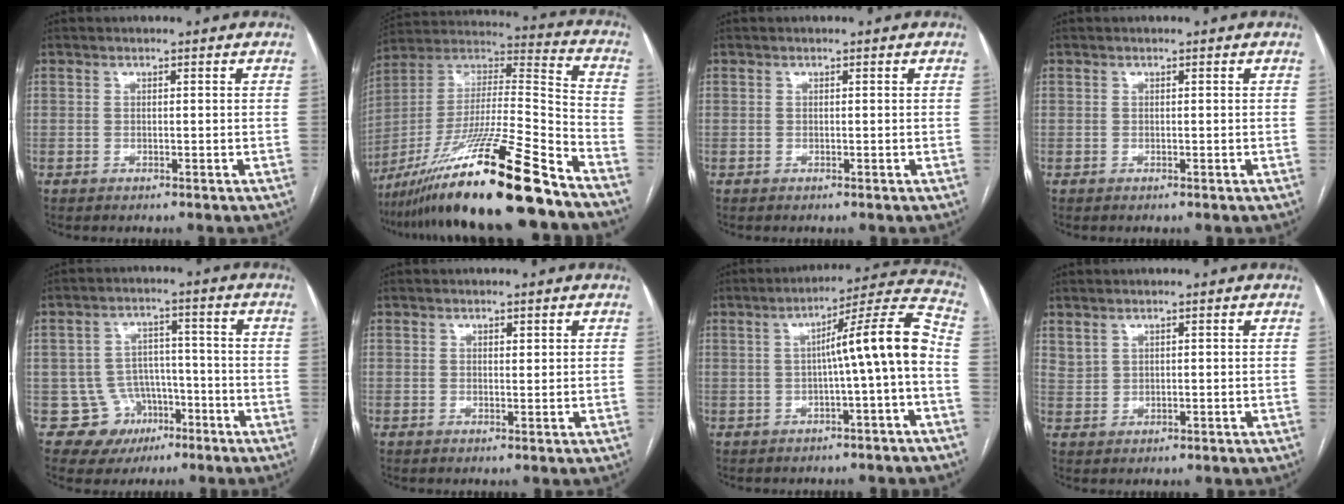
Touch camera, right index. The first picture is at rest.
{"total": 25.8, "force": [-18.9, -0.1, 17.5], "torque": [-0.314, -0.028, -0.341]}
{"total": 0.0}
{"total": 0.0}
{"total": 7.9, "force": [-3.5, 7.0, 0.4], "torque": [0.008, 0.022, -0.046]}
{"total": 0.9, "force": [0.5, 0.4, 0.7], "torque": [-0.008, -0.001, 0.005]}
{"total": 10.3, "force": [-1.2, -0.5, 10.2], "torque": [-0.143, 0.031, -0.019]}
{"total": 1.9, "force": [1.6, 0.8, 0.5], "torque": [-0.010, 0.003, 0.037]}